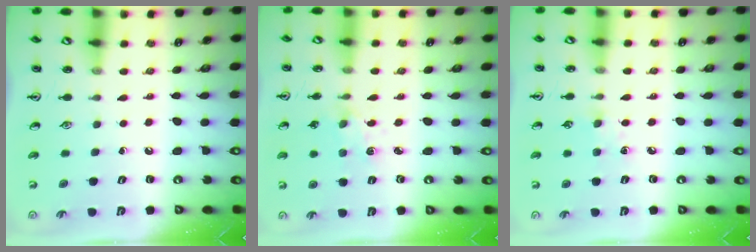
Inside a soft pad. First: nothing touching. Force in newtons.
{"total": 2.0, "press": 2.0, "slide": 0.4}
{"total": 5.9, "press": 5.8, "slide": 0.6}